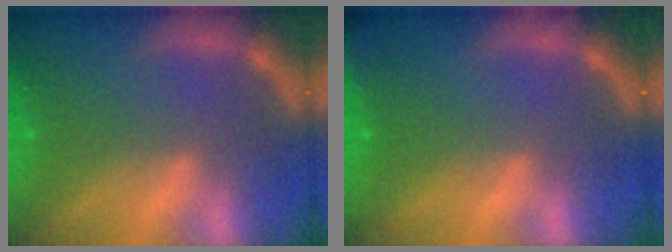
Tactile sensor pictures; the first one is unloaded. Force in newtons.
{"total": 2.9}